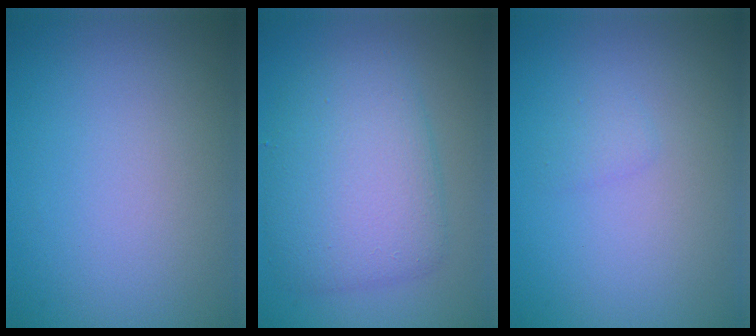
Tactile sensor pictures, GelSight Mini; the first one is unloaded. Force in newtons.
{"total": 6.1, "press": 6.1, "slide": 0.1}
{"total": 0.8, "press": 0.8, "slide": 0.1}